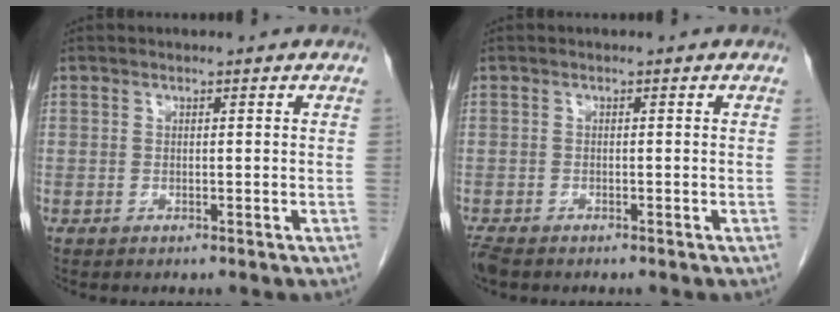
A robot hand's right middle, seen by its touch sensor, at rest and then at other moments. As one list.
[{"total": 2.6, "force": [-2.2, 0.9, 1.1], "torque": [-0.029, -0.008, -0.039]}]